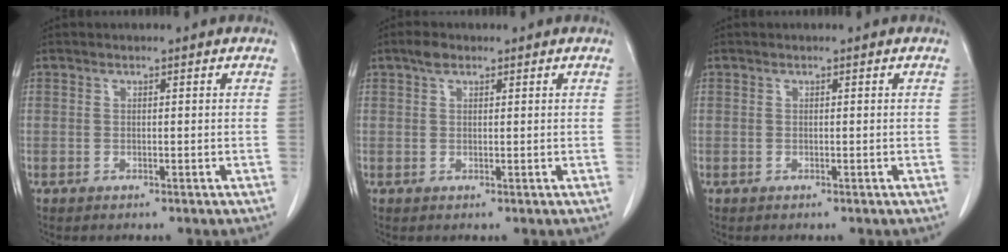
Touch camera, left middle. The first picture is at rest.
{"total": 1.7, "force": [1.2, 0.8, 1.0], "torque": [-0.021, 0.007, 0.020]}
{"total": 0.0}